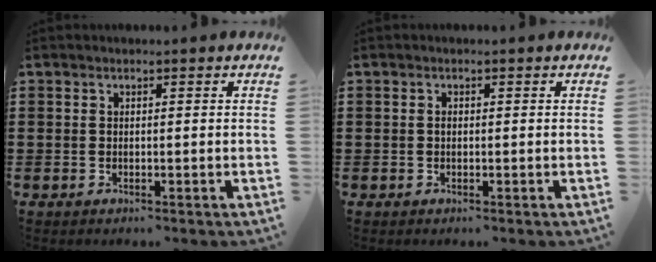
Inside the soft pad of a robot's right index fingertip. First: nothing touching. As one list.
[{"total": 0.6, "force": [-0.1, 0.4, 0.4], "torque": [-0.010, 0.000, -0.001]}]